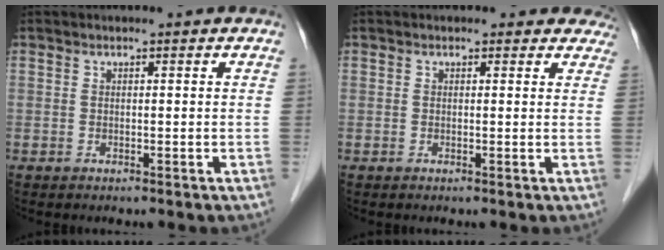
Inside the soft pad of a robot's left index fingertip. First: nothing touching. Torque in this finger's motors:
{"motor_torque": [0.44, -0.31, 0.05, -0.04]}